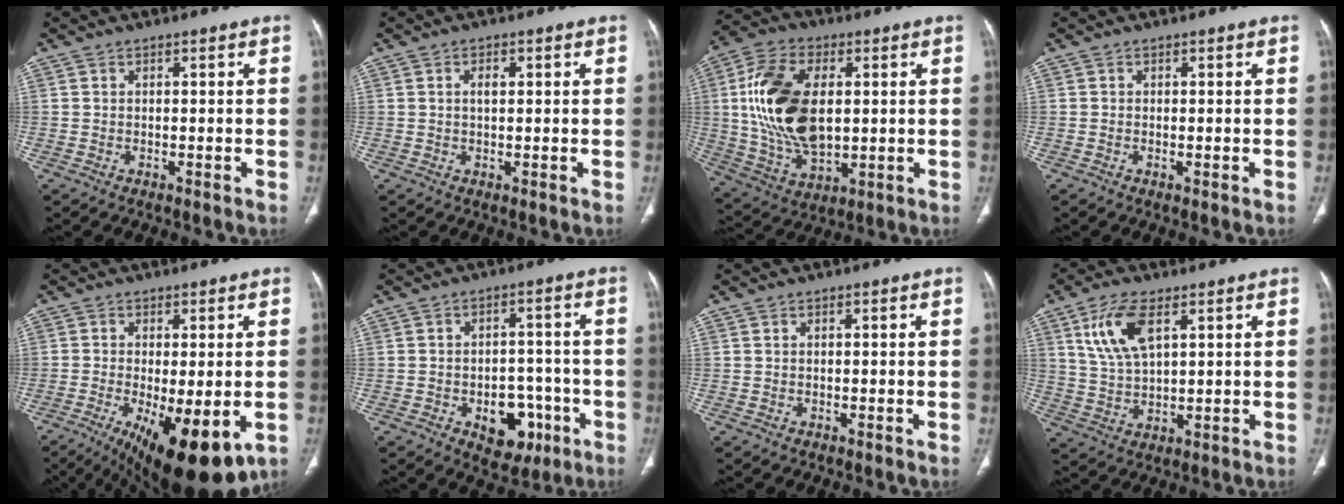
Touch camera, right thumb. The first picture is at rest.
{"total": 2.1, "force": [0.6, 1.0, 1.8], "torque": [-0.033, 0.002, 0.010]}
{"total": 19.6, "force": [2.4, 11.4, 15.8], "torque": [-0.303, -0.006, 0.050]}
{"total": 0.0}
{"total": 16.4, "force": [-6.3, 5.9, 13.9], "torque": [-0.195, -0.023, -0.083]}
{"total": 9.8, "force": [-4.0, 6.6, 6.1], "torque": [-0.043, 0.032, -0.044]}
{"total": 0.0}
{"total": 9.7, "force": [4.3, 4.4, 7.5], "torque": [-0.150, -0.011, 0.091]}